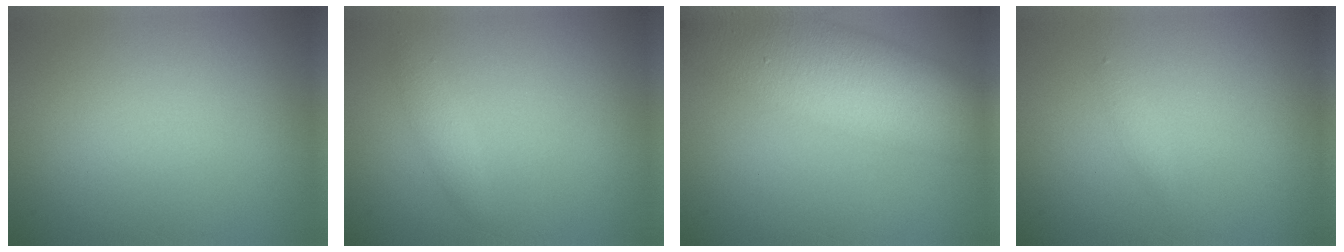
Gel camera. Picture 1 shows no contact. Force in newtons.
{"total": 1.1, "press": 1.1, "slide": 0.0}
{"total": 11.8, "press": 11.7, "slide": 0.7}
{"total": 0.6, "press": 0.6, "slide": 0.0}